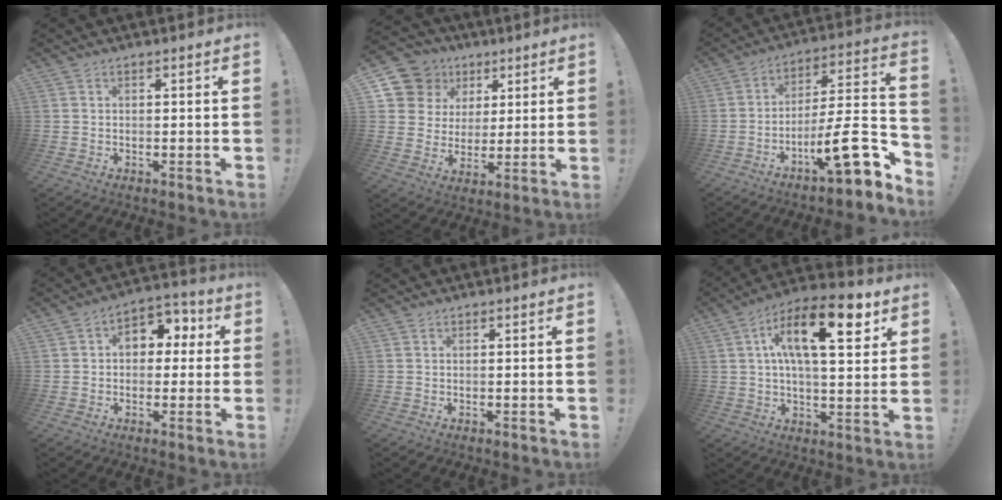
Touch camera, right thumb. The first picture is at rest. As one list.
[{"total": 13.1, "force": [6.3, 11.0, 3.5], "torque": [-0.050, -0.033, 0.132]}, {"total": 18.3, "force": [-7.7, 4.9, 15.9], "torque": [-0.239, 0.033, -0.124]}, {"total": 8.1, "force": [1.1, 6.4, 4.9], "torque": [-0.059, 0.006, 0.023]}, {"total": 0.0}, {"total": 18.7, "force": [7.0, 7.3, 15.8], "torque": [-0.245, -0.014, 0.106]}]